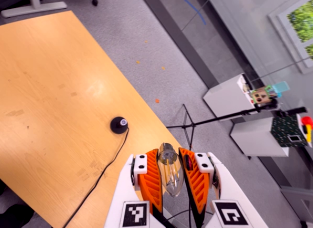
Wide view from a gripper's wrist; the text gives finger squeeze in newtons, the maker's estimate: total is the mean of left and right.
{"total": 23.9, "left": 24.8, "right": 22.9}